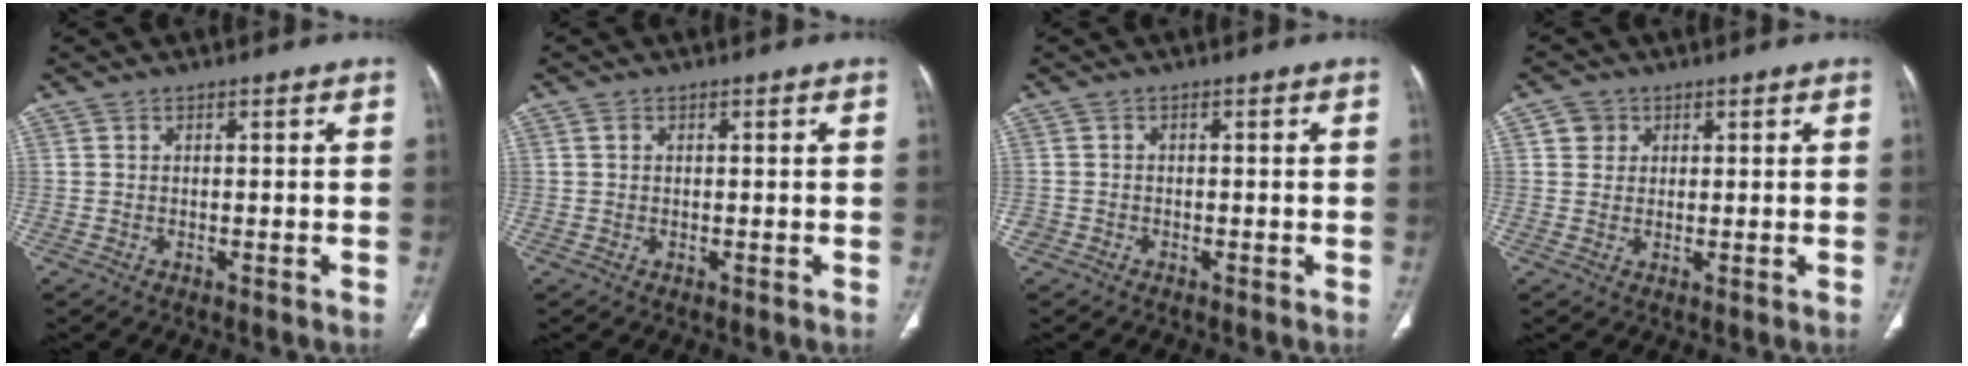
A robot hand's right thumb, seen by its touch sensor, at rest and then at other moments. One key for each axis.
{"total": 0.6, "fx": 0.2, "fy": 0.4, "fz": 0.4, "tx": -0.007, "ty": 0.003, "tz": 0.004}
{"total": 1.2, "fx": -0.8, "fy": 0.9, "fz": 0.0, "tx": -0.003, "ty": 0.004, "tz": -0.017}
{"total": 3.0, "fx": 1.1, "fy": 2.7, "fz": 0.5, "tx": 0.007, "ty": -0.003, "tz": 0.015}